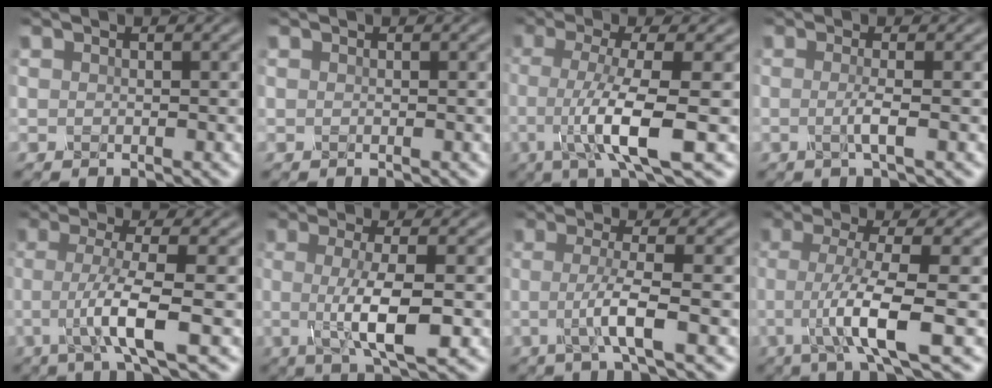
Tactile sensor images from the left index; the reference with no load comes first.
{"total": 0.0}
{"total": 6.6, "force": [-1.6, 1.0, 6.3], "torque": [-0.109, -0.009, -0.032]}
{"total": 1.9, "force": [-0.4, 0.3, 1.8], "torque": [-0.033, -0.010, -0.012]}
{"total": 5.1, "force": [-1.3, 0.7, 4.9], "torque": [-0.086, -0.003, -0.029]}
{"total": 6.0, "force": [-0.7, 1.5, 5.8], "torque": [-0.095, -0.011, -0.015]}
{"total": 3.8, "force": [-0.8, 0.7, 3.6], "torque": [-0.065, -0.009, -0.020]}
{"total": 6.0, "force": [-1.7, 0.7, 5.7], "torque": [-0.101, -0.006, -0.033]}